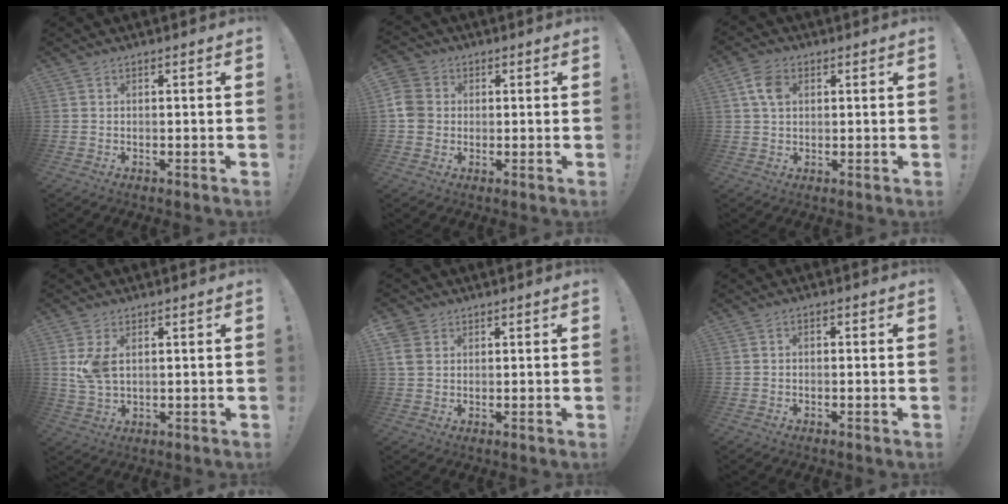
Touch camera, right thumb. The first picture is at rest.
{"total": 6.7, "force": [0.2, 6.1, 2.8], "torque": [-0.055, 0.004, 0.002]}
{"total": 6.8, "force": [1.9, 4.9, 4.3], "torque": [-0.083, 0.009, 0.038]}
{"total": 6.0, "force": [1.8, 3.6, 4.5], "torque": [-0.072, -0.006, 0.032]}
{"total": 4.8, "force": [1.9, 3.9, 2.0], "torque": [-0.044, -0.001, 0.038]}
{"total": 1.2, "force": [-0.8, 0.6, 0.6], "torque": [-0.012, 0.005, -0.015]}